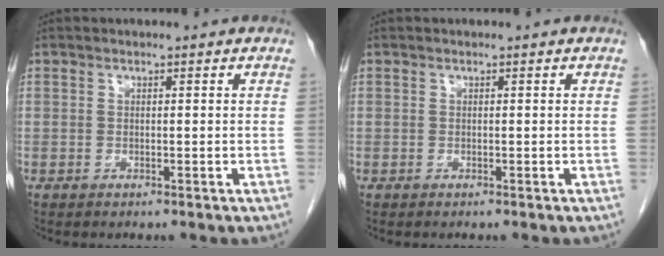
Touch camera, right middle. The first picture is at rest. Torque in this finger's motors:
{"motor_torque": [0.28, -0.10, 0.04, 0.00]}